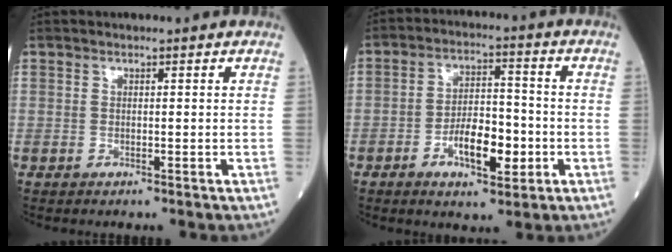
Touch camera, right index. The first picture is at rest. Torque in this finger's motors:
{"motor_torque": [0.34, 0.07, 0.16, 0.06]}